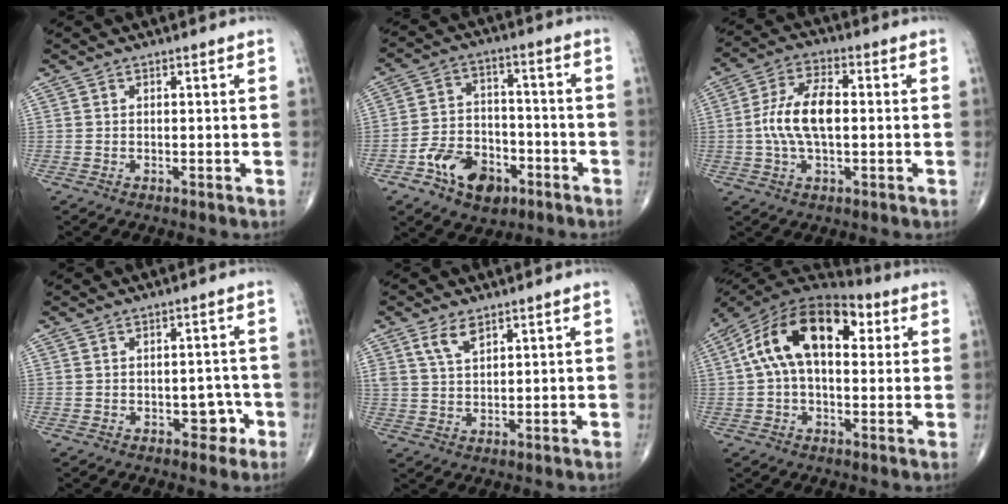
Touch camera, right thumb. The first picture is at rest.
{"total": 12.0, "force": [-6.2, 7.7, 6.8], "torque": [-0.083, 0.040, -0.103]}
{"total": 10.5, "force": [-0.1, 5.0, 9.2], "torque": [-0.187, 0.016, -0.006]}
{"total": 3.6, "force": [-1.5, 2.5, 2.2], "torque": [-0.002, 0.016, -0.018]}
{"total": 4.4, "force": [2.7, 1.9, 2.8], "torque": [-0.050, -0.012, 0.058]}
{"total": 18.1, "force": [4.2, 10.2, 14.4], "torque": [-0.238, 0.038, 0.058]}